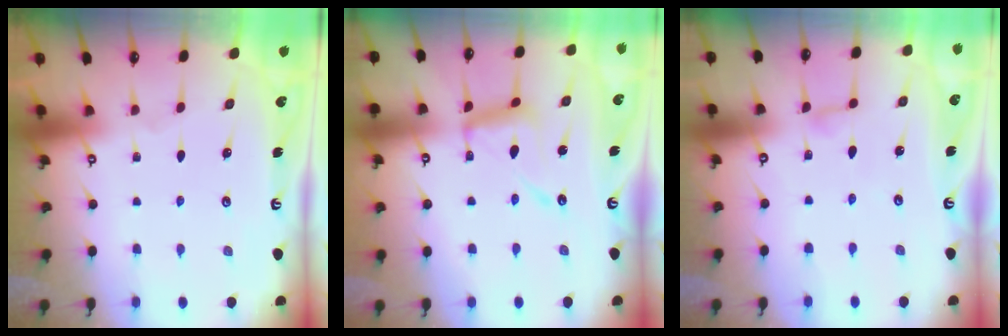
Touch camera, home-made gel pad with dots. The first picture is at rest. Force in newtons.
{"total": 12.8, "press": 12.7, "slide": 1.1}
{"total": 3.9, "press": 3.9, "slide": 0.5}